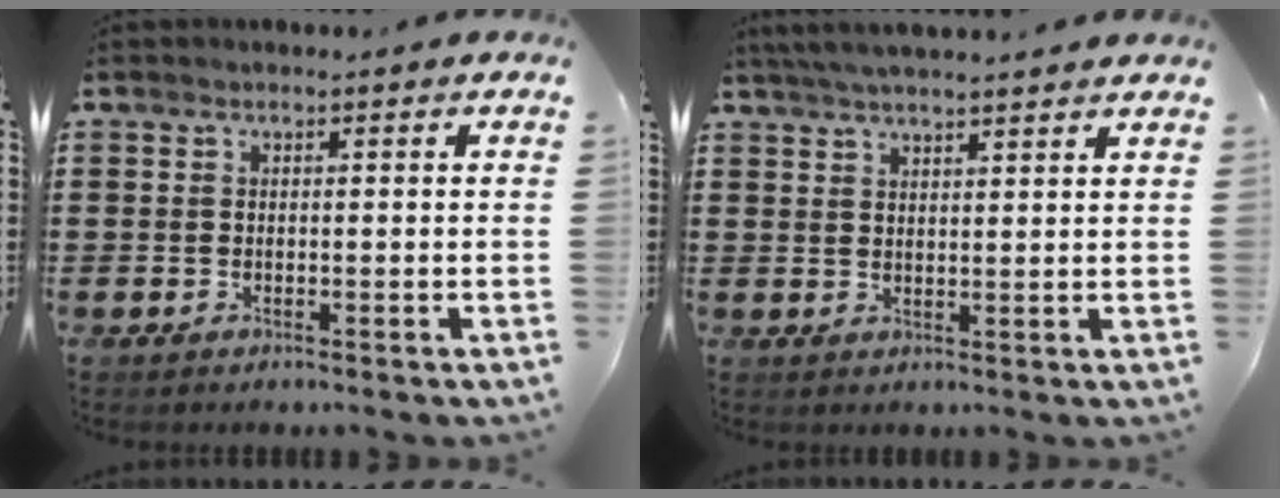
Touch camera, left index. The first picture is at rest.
{"total": 3.6, "force": [3.4, -0.4, 1.1], "torque": [-0.032, -0.005, 0.062]}